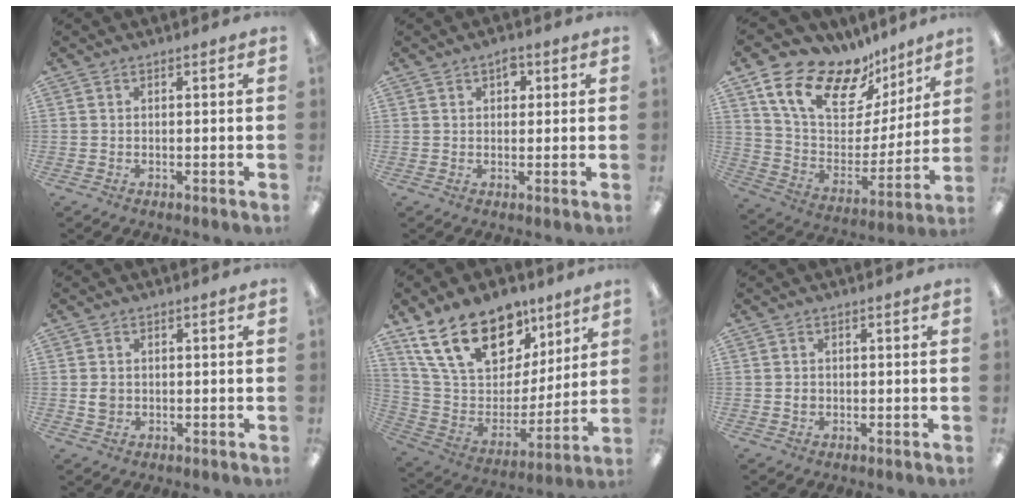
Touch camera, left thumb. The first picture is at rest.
{"total": 3.1, "force": [1.6, 2.1, 1.6], "torque": [-0.011, -0.004, 0.023]}
{"total": 19.4, "force": [13.3, 10.3, 9.6], "torque": [-0.175, -0.084, 0.240]}
{"total": 2.2, "force": [0.1, 1.9, 1.0], "torque": [-0.012, 0.002, -0.002]}
{"total": 22.6, "force": [14.2, 12.9, 12.0], "torque": [-0.219, -0.072, 0.262]}
{"total": 1.1, "force": [0.0, 1.0, 0.5], "torque": [-0.011, 0.005, 0.000]}